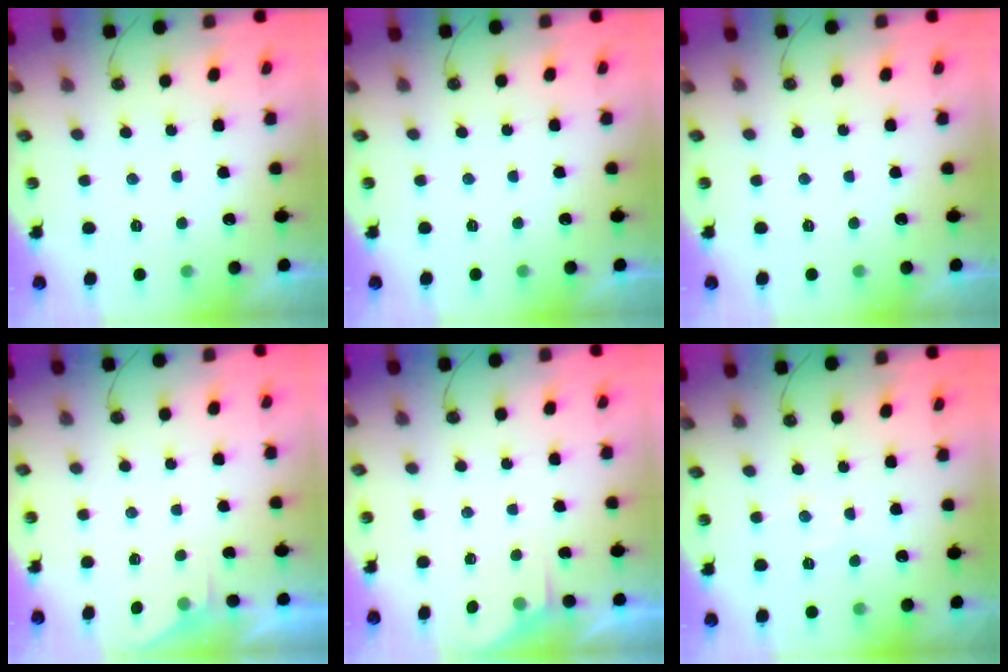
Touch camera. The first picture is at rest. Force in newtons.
{"total": 0.0}
{"total": 0.0}
{"total": 1.8, "press": 1.8, "slide": 0.3}
{"total": 1.8, "press": 1.7, "slide": 0.3}
{"total": 6.0, "press": 6.0, "slide": 0.7}